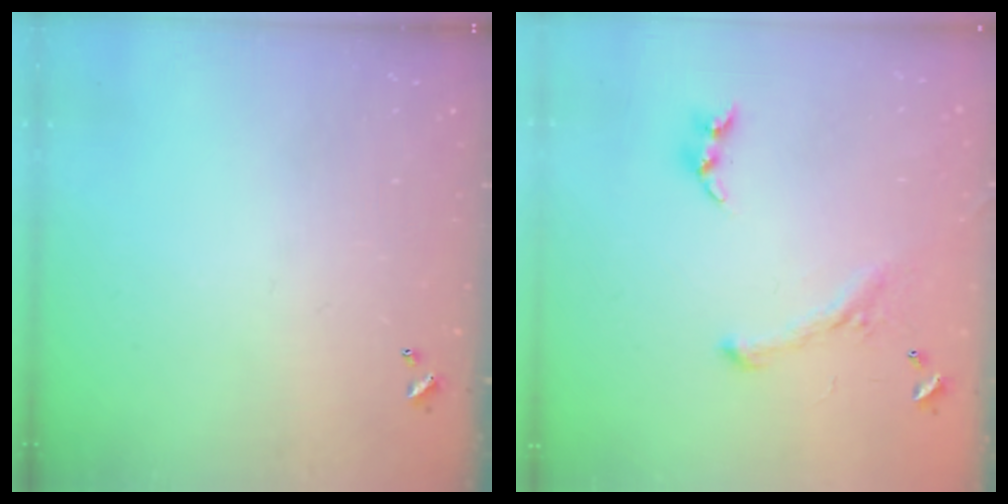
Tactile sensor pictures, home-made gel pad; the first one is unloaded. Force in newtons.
{"total": 1.1, "press": 0.0, "slide": 1.1}